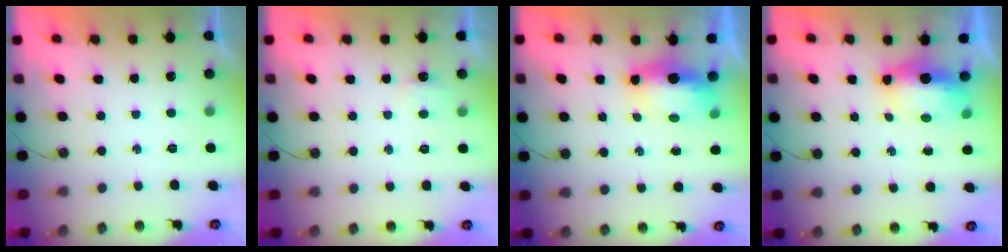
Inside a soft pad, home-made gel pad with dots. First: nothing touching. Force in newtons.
{"total": 2.6, "press": 2.6, "slide": 0.4}
{"total": 7.7, "press": 7.7, "slide": 0.4}
{"total": 7.7, "press": 7.7, "slide": 0.4}